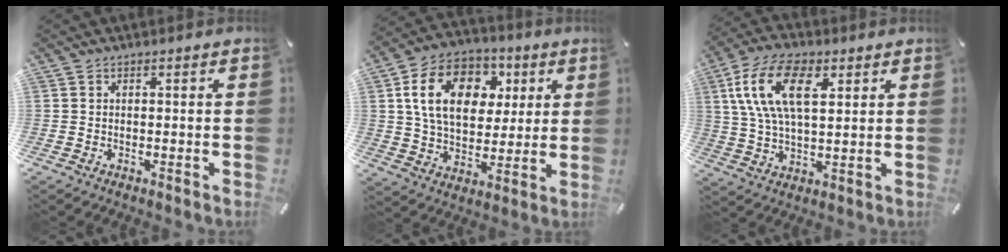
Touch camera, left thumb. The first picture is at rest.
{"total": 16.9, "force": [4.9, 12.3, 10.5], "torque": [-0.180, 0.007, 0.090]}
{"total": 13.6, "force": [5.3, 6.9, 10.5], "torque": [-0.240, 0.008, 0.093]}